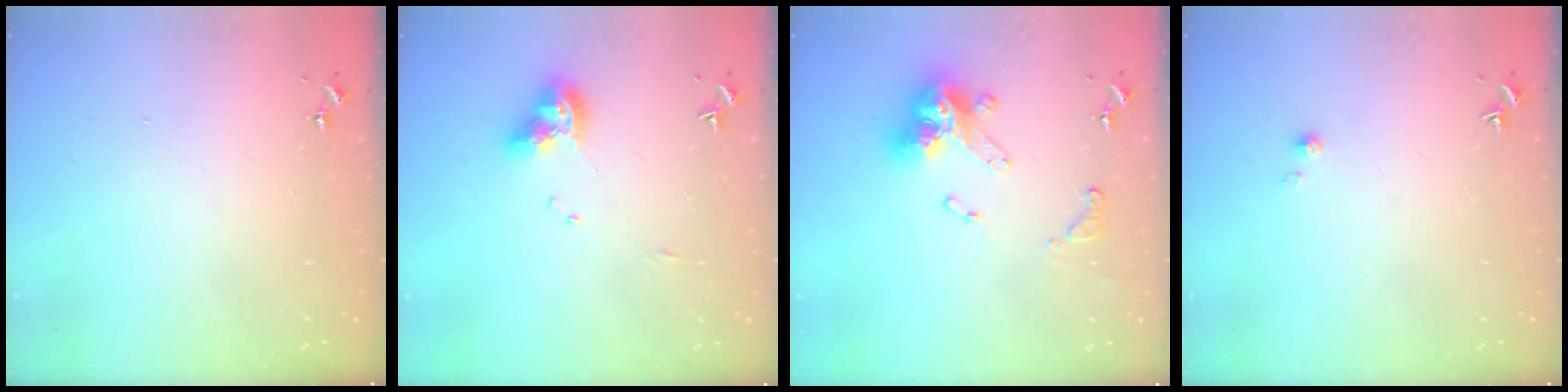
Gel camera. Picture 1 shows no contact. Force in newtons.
{"total": 11.5, "press": 11.4, "slide": 1.3}
{"total": 16.1, "press": 16.1, "slide": 1.6}
{"total": 2.0, "press": 1.9, "slide": 0.2}